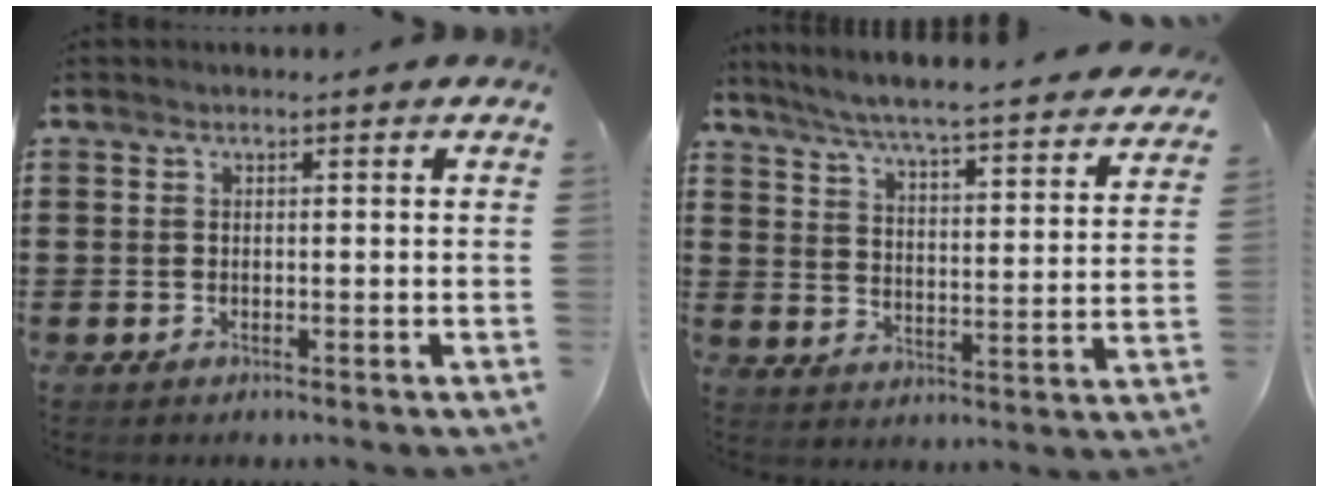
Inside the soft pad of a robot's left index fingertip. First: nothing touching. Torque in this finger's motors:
{"motor_torque": [0.89, -1.25, -0.12, -0.21]}